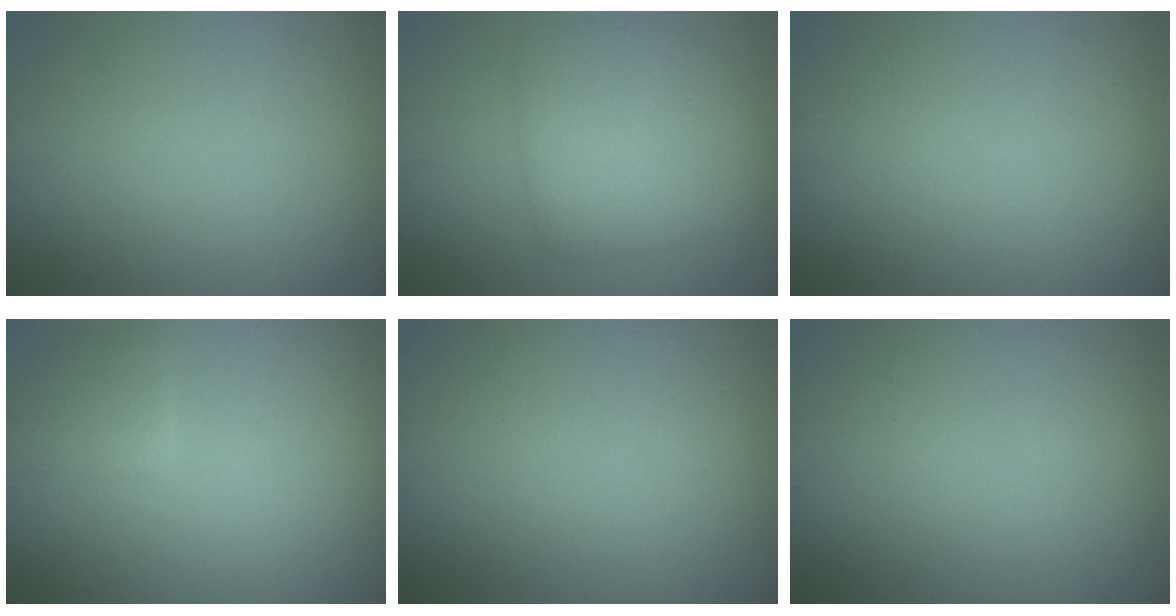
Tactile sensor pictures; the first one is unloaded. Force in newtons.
{"total": 5.8, "press": 5.8, "slide": 0.1}
{"total": 0.0}
{"total": 1.9, "press": 1.9, "slide": 0.1}
{"total": 0.0}
{"total": 0.0}